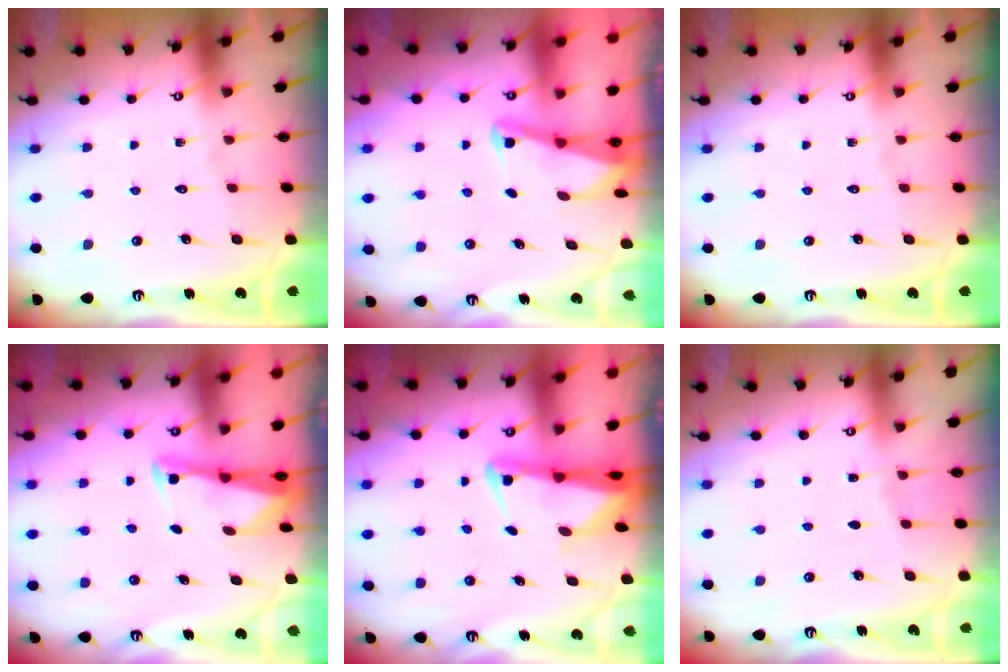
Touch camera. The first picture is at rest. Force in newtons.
{"total": 2.0, "press": 2.0, "slide": 0.4}
{"total": 0.0}
{"total": 2.7, "press": 2.7, "slide": 0.2}
{"total": 3.7, "press": 3.6, "slide": 0.8}
{"total": 2.5, "press": 2.5, "slide": 0.4}